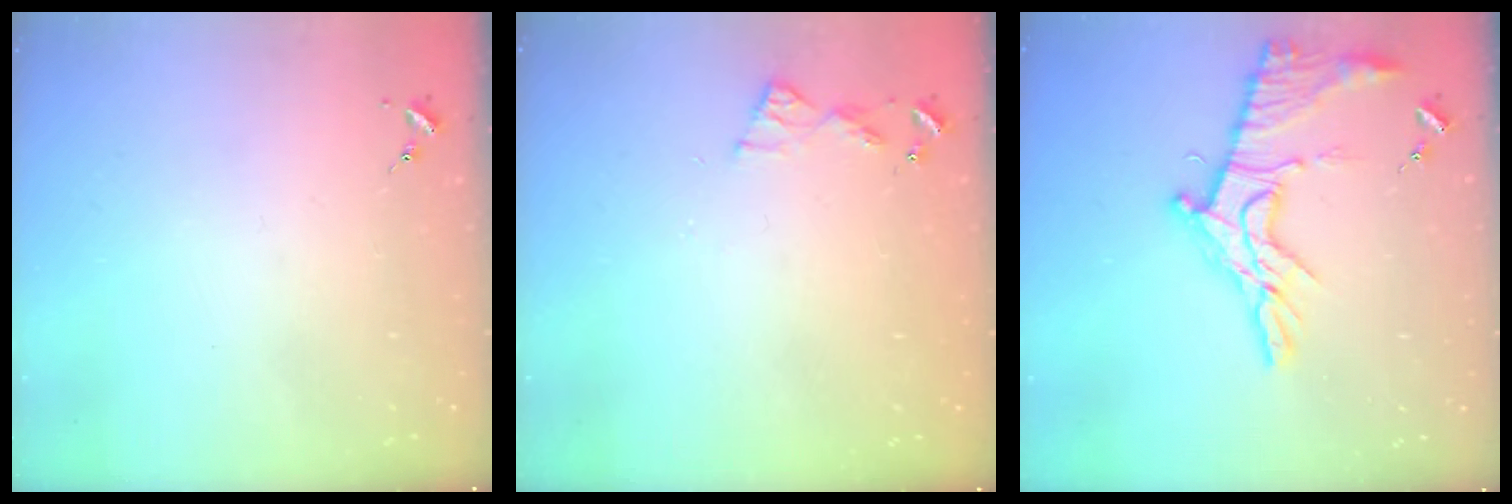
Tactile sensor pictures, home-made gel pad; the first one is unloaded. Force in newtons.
{"total": 5.6, "press": 5.5, "slide": 0.5}
{"total": 16.7, "press": 16.6, "slide": 1.1}